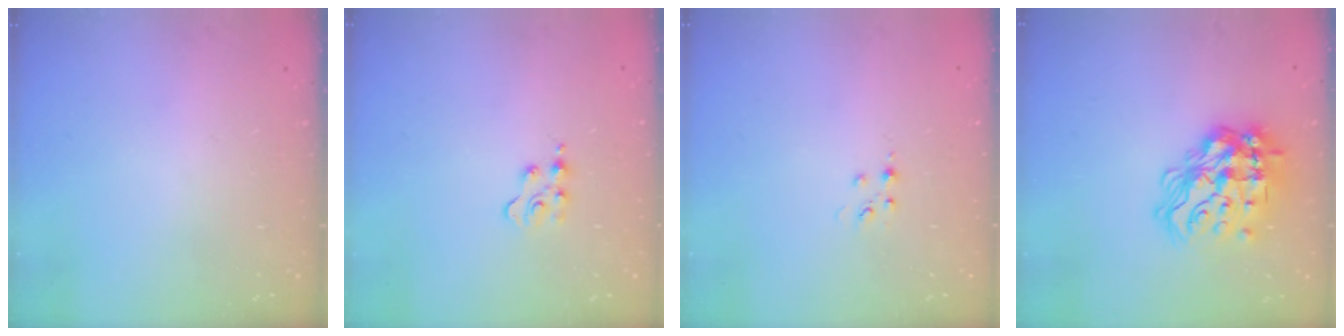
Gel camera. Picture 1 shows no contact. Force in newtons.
{"total": 3.0, "press": 2.9, "slide": 0.4}
{"total": 3.8, "press": 3.7, "slide": 0.5}
{"total": 22.8, "press": 22.7, "slide": 2.4}